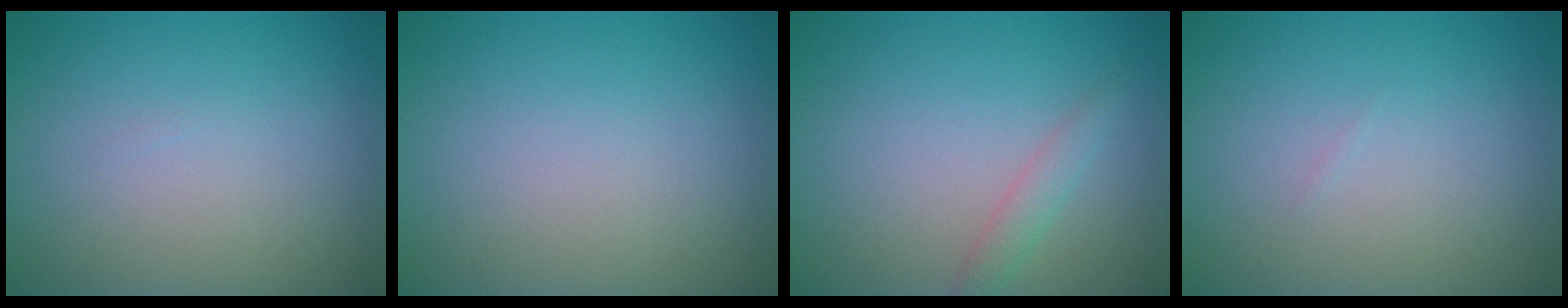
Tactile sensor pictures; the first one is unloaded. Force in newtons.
{"total": 0.0}
{"total": 1.5, "press": 1.5, "slide": 0.1}
{"total": 0.0}